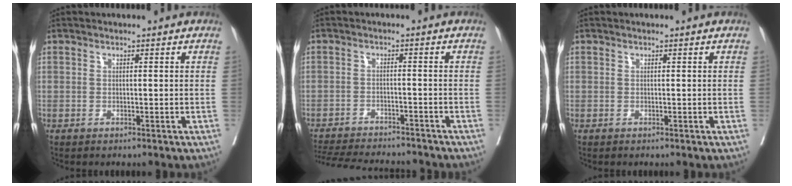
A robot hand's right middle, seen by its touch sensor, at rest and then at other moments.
{"total": 14.9, "force": [-13.8, 2.5, 5.1], "torque": [-0.109, -0.013, -0.194]}
{"total": 0.0}